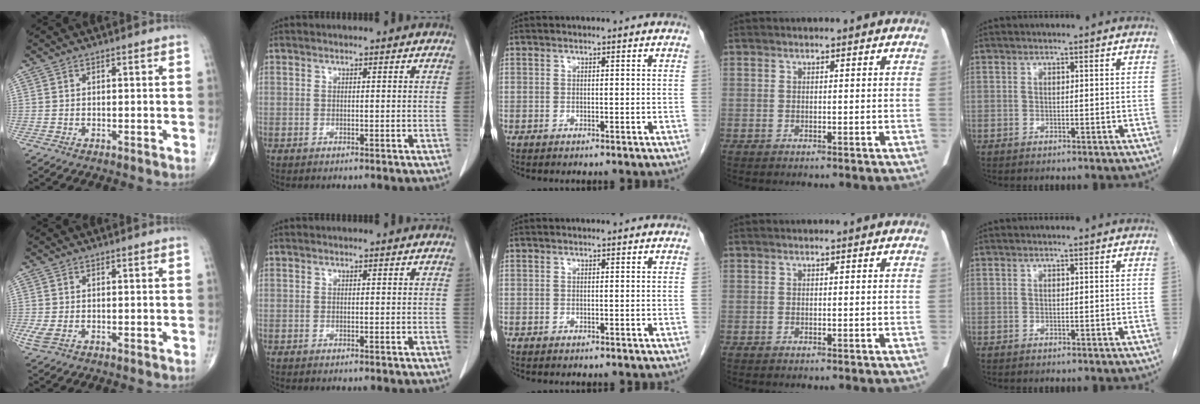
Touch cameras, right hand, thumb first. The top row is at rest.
{"thumb": {"total": 2.4, "force": [-0.4, 1.4, 1.9], "torque": [-0.053, 0.001, -0.003]}}